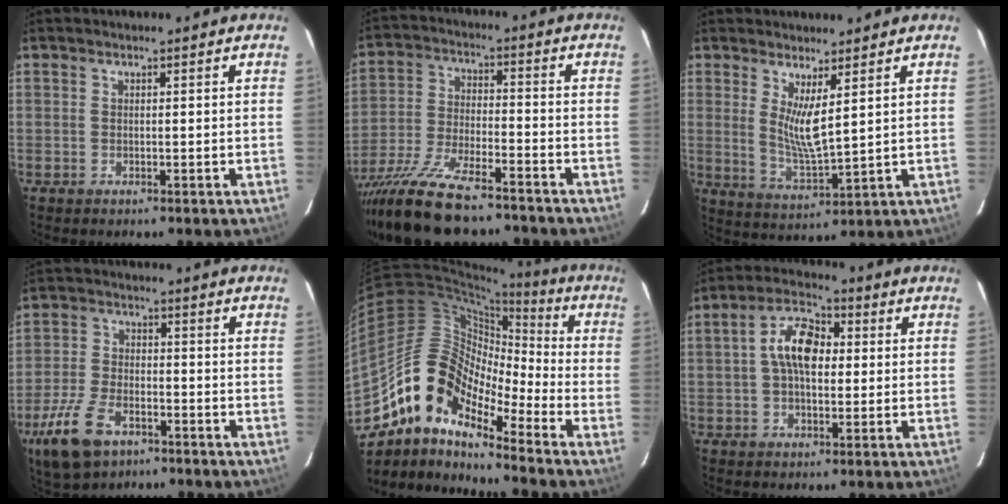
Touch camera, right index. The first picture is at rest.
{"total": 19.1, "force": [-15.4, 4.6, 10.2], "torque": [-0.214, -0.048, -0.265]}
{"total": 4.8, "force": [1.9, 1.2, 4.2], "torque": [-0.075, -0.016, 0.036]}
{"total": 12.4, "force": [-7.2, 6.6, 7.7], "torque": [-0.187, -0.014, -0.135]}
{"total": 14.0, "force": [-9.6, 6.0, 8.3], "torque": [-0.134, 0.015, -0.200]}
{"total": 9.0, "force": [0.9, 5.1, 7.4], "torque": [-0.138, 0.025, 0.011]}